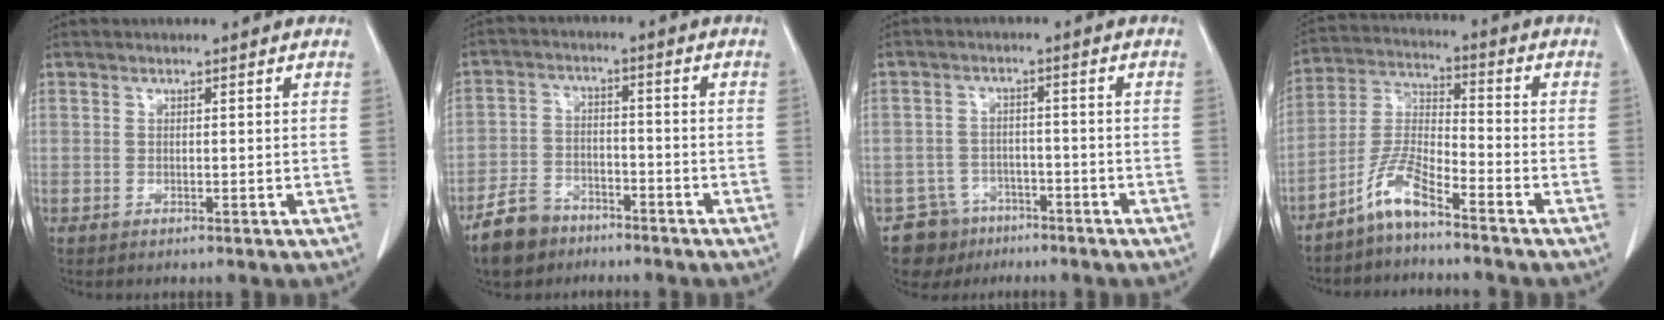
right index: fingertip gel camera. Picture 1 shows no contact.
{"total": 7.2, "force": [-5.4, 4.2, 2.2], "torque": [-0.058, 0.001, -0.096]}
{"total": 5.8, "force": [-3.9, 4.2, -0.4], "torque": [0.011, 0.011, -0.059]}
{"total": 7.1, "force": [-5.3, 0.7, 4.7], "torque": [-0.111, -0.004, -0.111]}